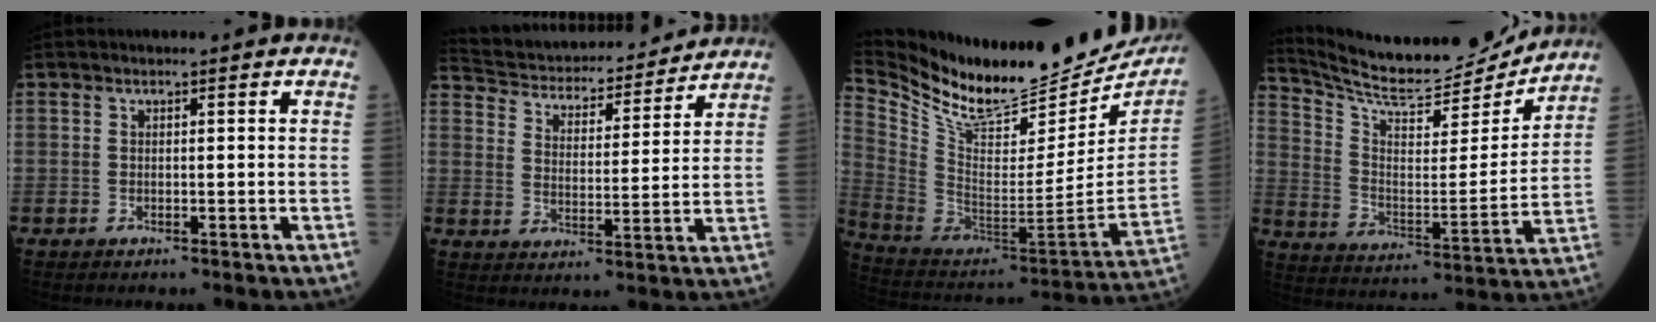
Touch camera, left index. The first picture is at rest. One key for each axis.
{"total": 16.6, "fx": 15.6, "fy": 3.6, "fz": 4.5, "tx": -0.076, "ty": 0.014, "tz": 0.230}
{"total": 27.9, "fx": 24.8, "fy": 5.7, "fz": 11.3, "tx": -0.212, "ty": -0.077, "tz": 0.378}
{"total": 17.2, "fx": 16.7, "fy": 1.6, "fz": 3.8, "tx": -0.084, "ty": -0.042, "tz": 0.261}